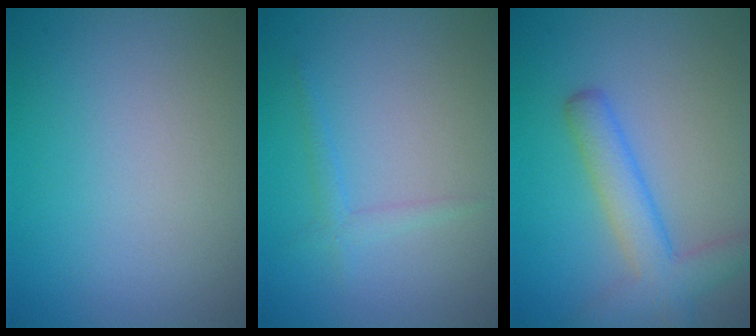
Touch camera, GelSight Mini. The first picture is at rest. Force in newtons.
{"total": 1.2, "press": 1.2, "slide": 0.1}
{"total": 4.3, "press": 4.3, "slide": 0.2}